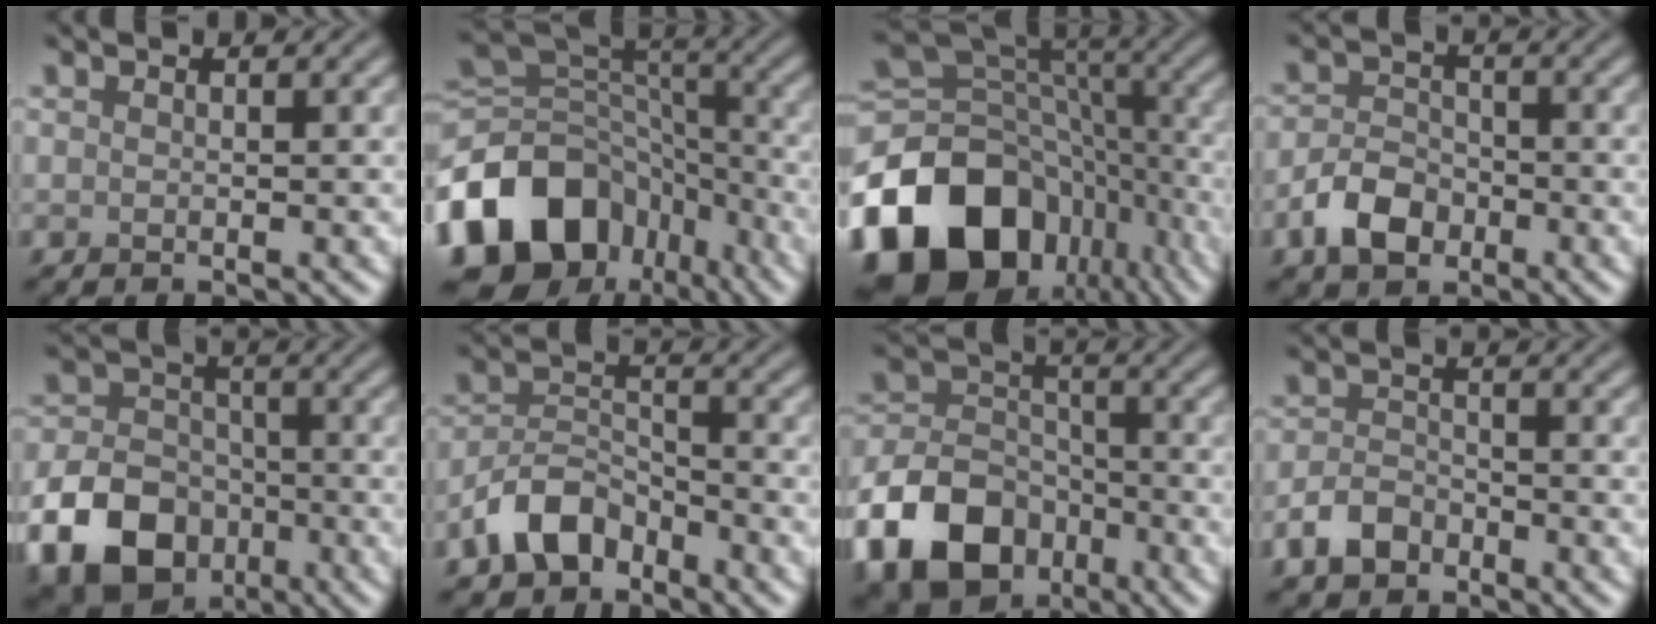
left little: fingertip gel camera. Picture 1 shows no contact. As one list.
[{"total": 13.7, "force": [-6.9, 10.0, 6.4], "torque": [-0.143, 0.008, -0.119]}, {"total": 18.6, "force": [-8.7, 13.2, 9.8], "torque": [-0.209, -0.006, -0.140]}, {"total": 4.0, "force": [-2.1, 2.7, 2.2], "torque": [-0.041, 0.004, -0.045]}, {"total": 11.2, "force": [-5.4, 8.3, 5.3], "torque": [-0.106, -0.032, -0.111]}, {"total": 4.8, "force": [-3.3, 2.7, 2.3], "torque": [-0.038, 0.005, -0.073]}, {"total": 10.1, "force": [-5.3, 6.9, 5.1], "torque": [-0.097, -0.006, -0.113]}, {"total": 3.0, "force": [-2.1, 1.7, 1.2], "torque": [-0.023, 0.004, -0.050]}]